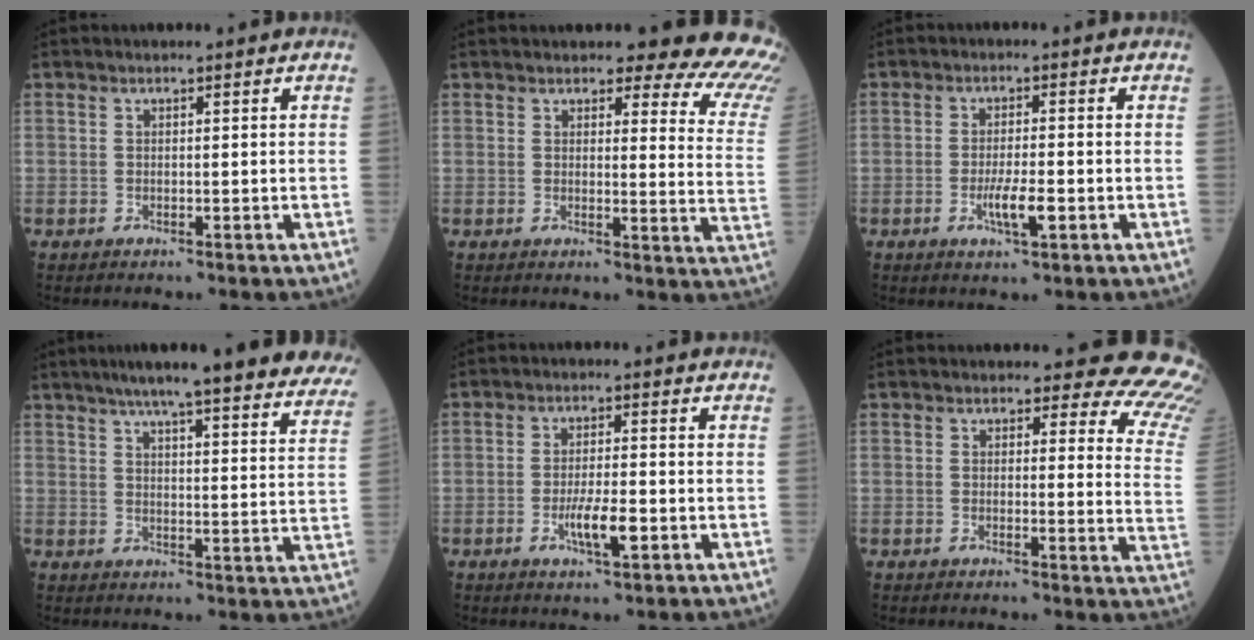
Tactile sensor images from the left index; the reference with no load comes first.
{"total": 17.1, "force": [15.3, 3.0, 7.0], "torque": [-0.059, -0.086, 0.142]}
{"total": 4.3, "force": [-1.6, 0.7, 4.0], "torque": [-0.078, -0.004, -0.027]}
{"total": 26.9, "force": [23.2, 2.7, 13.3], "torque": [-0.187, -0.025, 0.276]}
{"total": 5.0, "force": [-1.8, 0.9, 4.6], "torque": [-0.090, -0.003, -0.030]}
{"total": 14.3, "force": [13.2, 3.2, 4.5], "torque": [-0.012, -0.095, 0.102]}